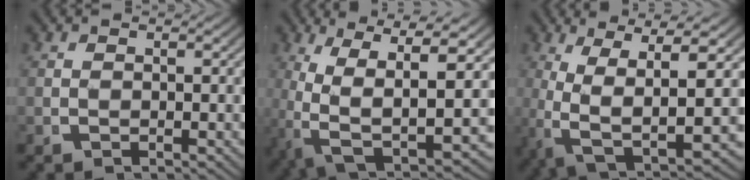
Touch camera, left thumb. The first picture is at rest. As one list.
[{"total": 12.8, "force": [-1.5, 7.3, 10.4], "torque": [-0.175, -0.048, 0.004]}, {"total": 11.1, "force": [-1.5, 5.6, 9.5], "torque": [-0.171, -0.042, 0.007]}]